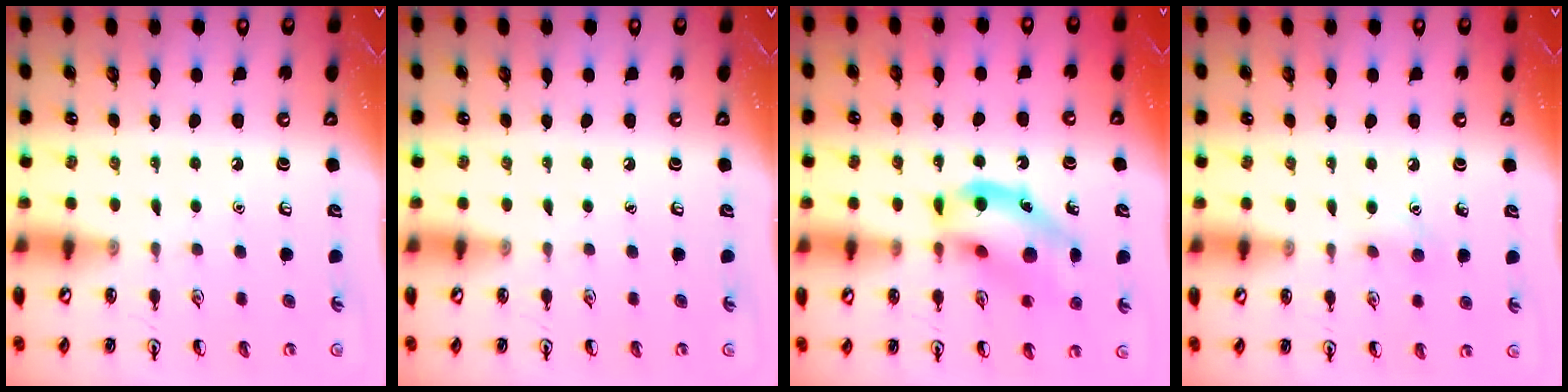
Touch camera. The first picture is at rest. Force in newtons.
{"total": 0.0}
{"total": 15.4, "press": 14.9, "slide": 4.1}
{"total": 5.7, "press": 5.5, "slide": 1.5}